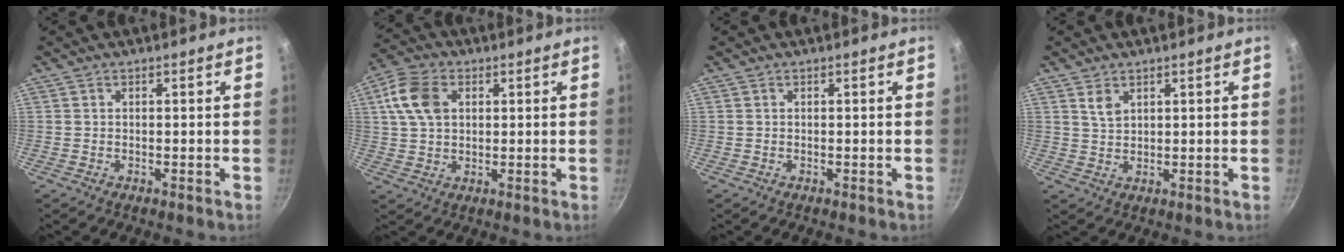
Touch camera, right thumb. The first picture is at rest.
{"total": 9.4, "force": [2.6, 6.5, 6.3], "torque": [-0.112, 0.008, 0.042]}
{"total": 0.0}
{"total": 3.1, "force": [1.7, 1.8, 1.8], "torque": [-0.032, -0.008, 0.038]}